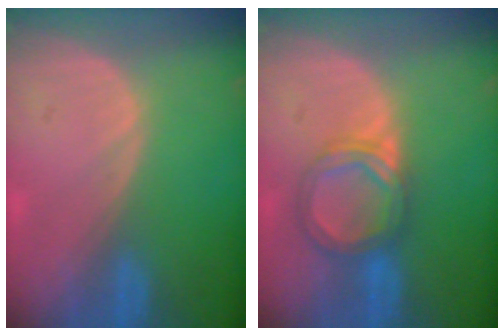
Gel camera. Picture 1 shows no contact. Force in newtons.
{"total": 5.3, "press": 5.3, "slide": 0.2}